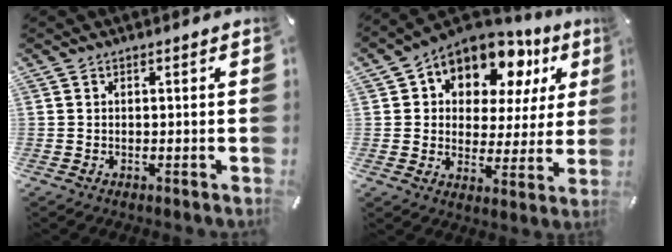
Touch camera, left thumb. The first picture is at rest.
{"total": 12.5, "force": [8.1, 8.1, 5.0], "torque": [-0.088, -0.062, 0.145]}